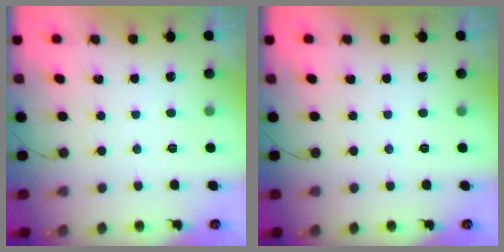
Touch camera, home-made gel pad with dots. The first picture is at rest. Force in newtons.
{"total": 0.0}